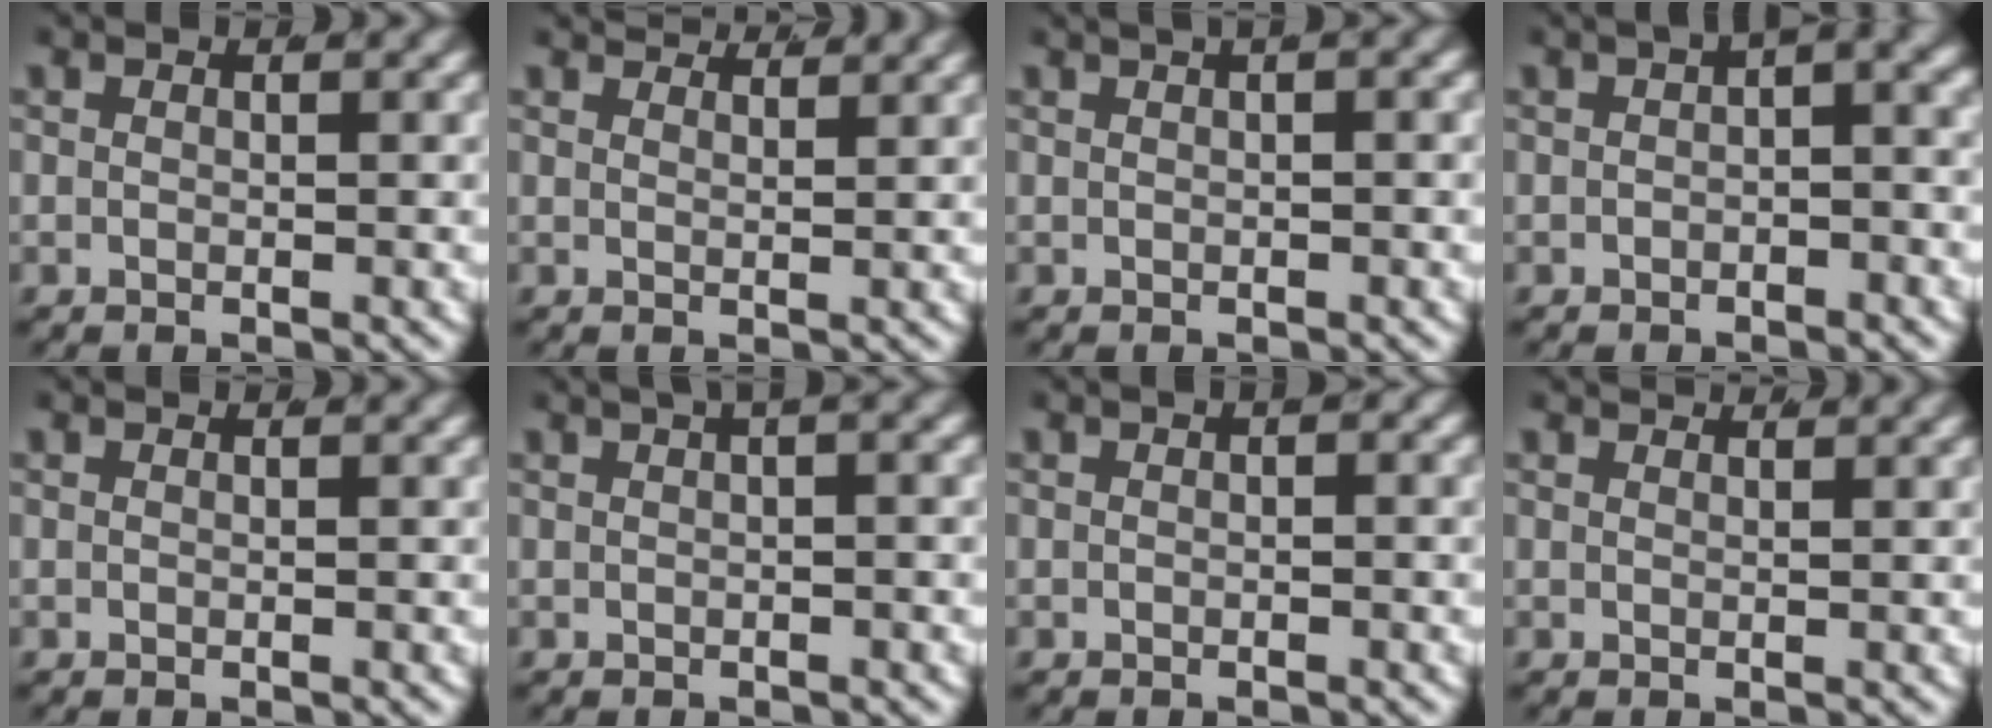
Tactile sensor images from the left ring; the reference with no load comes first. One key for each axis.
{"total": 3.3, "fx": 3.3, "fy": -0.2, "fz": 0.7, "tx": -0.004, "ty": -0.001, "tz": 0.053}
{"total": 2.5, "fx": 1.5, "fy": 0.5, "fz": 1.9, "tx": -0.012, "ty": 0.021, "tz": 0.017}
{"total": 2.2, "fx": 0.4, "fy": 0.7, "fz": 2.1, "tx": -0.020, "ty": 0.007, "tz": 0.006}
{"total": 0.0}
{"total": 3.3, "fx": 1.7, "fy": 0.7, "fz": 2.8, "tx": -0.023, "ty": 0.024, "tz": 0.021}
{"total": 0.6, "fx": 0.2, "fy": 0.1, "fz": 0.5, "tx": -0.006, "ty": 0.004, "tz": 0.002}
{"total": 1.8, "fx": 1.7, "fy": -0.5, "fz": 0.3, "tx": 0.004, "ty": -0.003, "tz": 0.028}